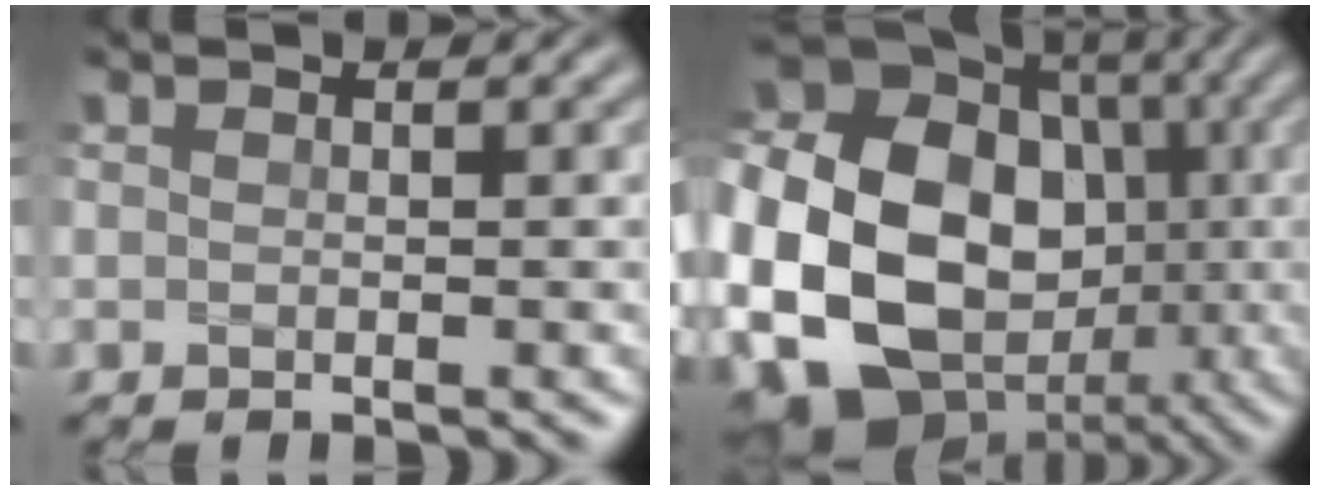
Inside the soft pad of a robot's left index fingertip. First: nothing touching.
{"total": 23.3, "force": [-2.7, 19.3, 12.7], "torque": [-0.277, -0.013, -0.095]}